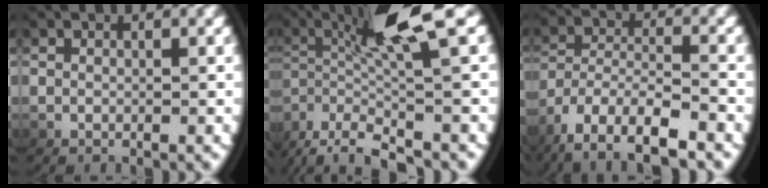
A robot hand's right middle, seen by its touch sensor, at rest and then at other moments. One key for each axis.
{"total": 7.2, "fx": 1.2, "fy": 2.1, "fz": 6.8, "tx": -0.141, "ty": 0.005, "tz": 0.030}
{"total": 6.7, "fx": -3.5, "fy": 3.4, "fz": 4.7, "tx": -0.110, "ty": -0.034, "tz": -0.040}